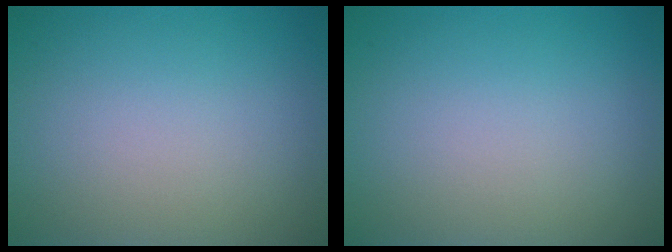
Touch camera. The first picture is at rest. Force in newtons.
{"total": 0.0}